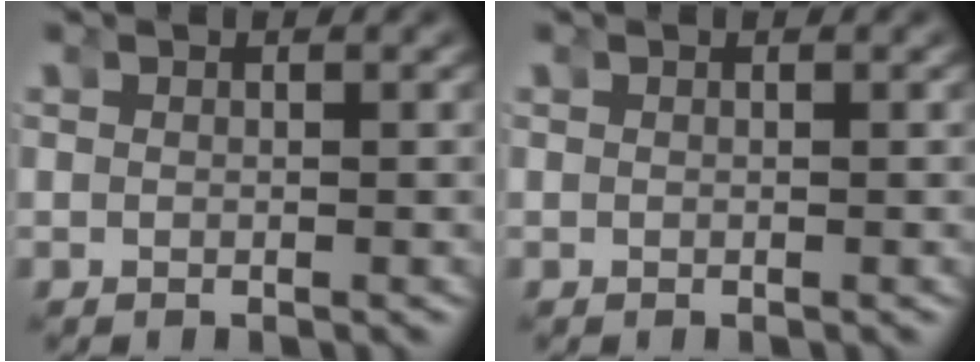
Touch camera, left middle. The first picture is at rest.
{"total": 0.0}